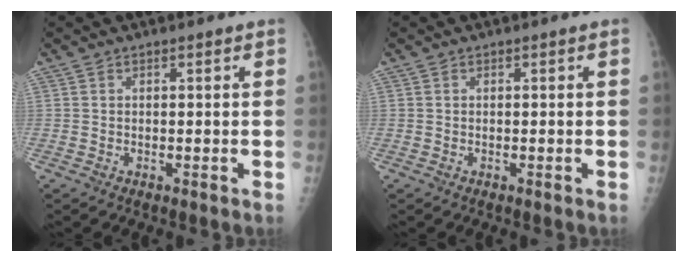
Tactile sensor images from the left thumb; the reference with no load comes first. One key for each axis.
{"total": 0.0}